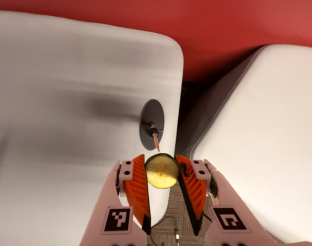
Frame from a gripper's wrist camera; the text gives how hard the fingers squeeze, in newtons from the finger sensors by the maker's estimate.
{"total": 11.0, "left": 11.0, "right": 11.0}